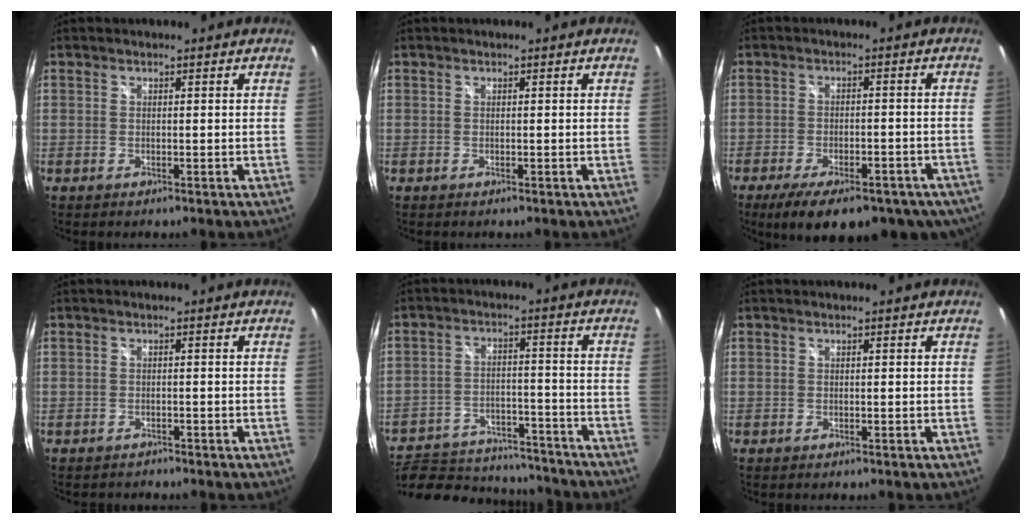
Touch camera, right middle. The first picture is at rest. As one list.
[{"total": 0.0}, {"total": 18.7, "force": [-12.9, 7.6, 11.2], "torque": [-0.196, -0.036, -0.168]}, {"total": 1.4, "force": [-1.3, 0.4, 0.0], "torque": [-0.004, -0.004, -0.020]}, {"total": 20.4, "force": [-16.6, 8.9, 7.9], "torque": [-0.179, 0.003, -0.220]}, {"total": 0.0}]